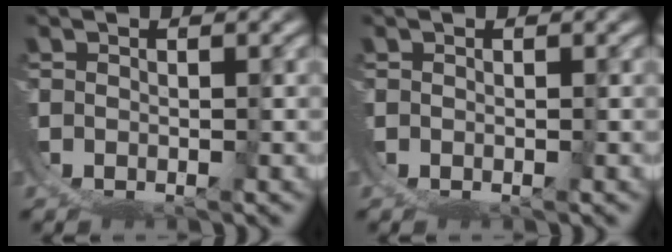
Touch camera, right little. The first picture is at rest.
{"total": 0.0}